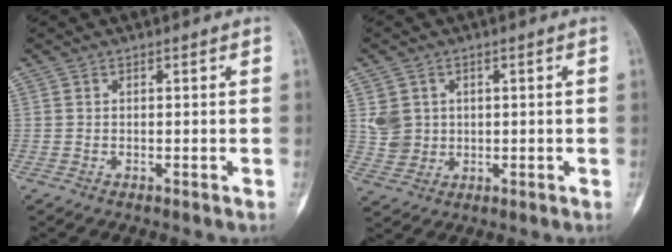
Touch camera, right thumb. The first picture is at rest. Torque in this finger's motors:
{"motor_torque": [-0.58, 0.27, -0.04, 0.10, 0.00]}